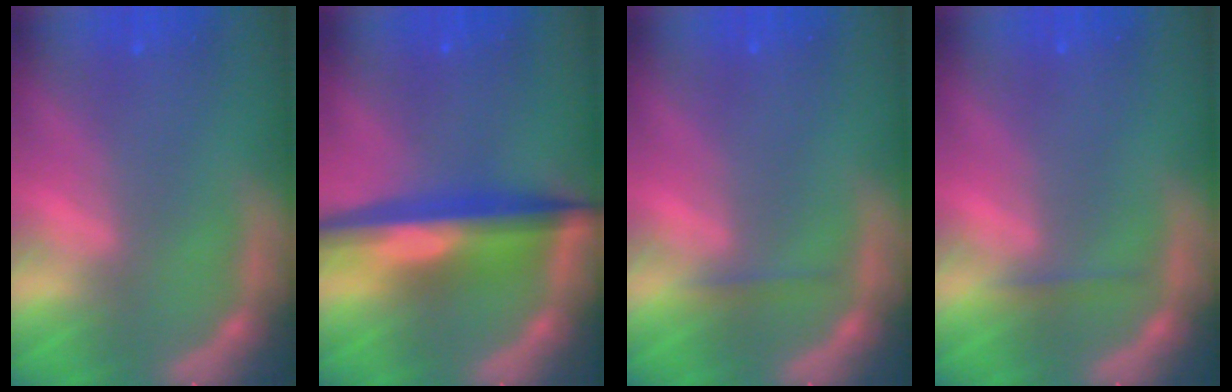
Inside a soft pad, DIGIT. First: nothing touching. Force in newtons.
{"total": 7.1}
{"total": 0.9}
{"total": 0.9}